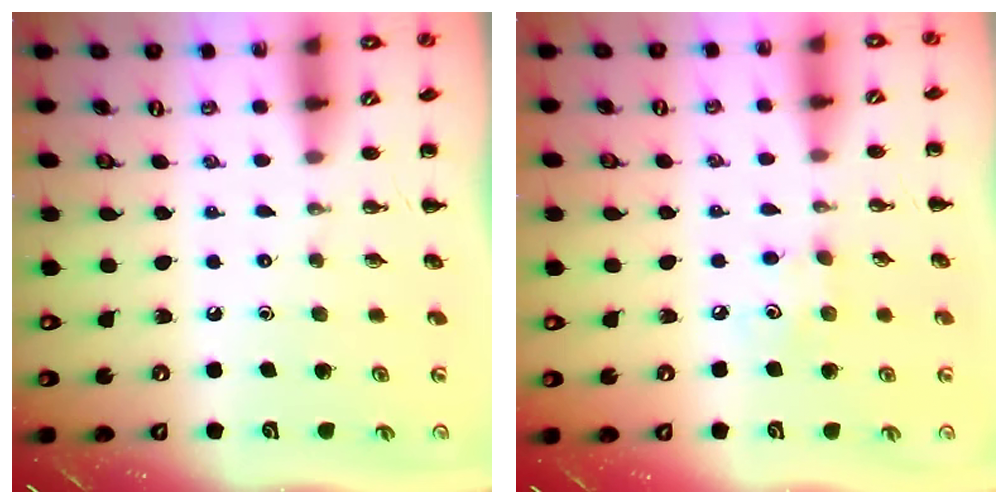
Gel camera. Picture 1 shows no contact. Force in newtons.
{"total": 4.6, "press": 4.4, "slide": 1.1}